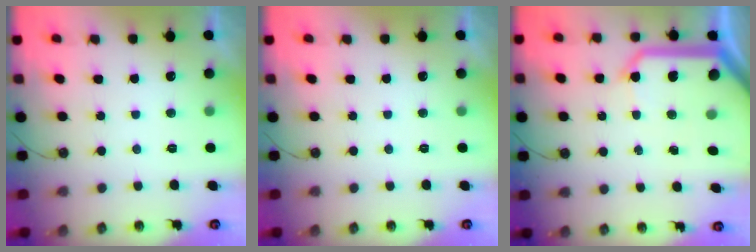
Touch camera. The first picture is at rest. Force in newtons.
{"total": 0.0}
{"total": 18.3, "press": 18.1, "slide": 2.4}